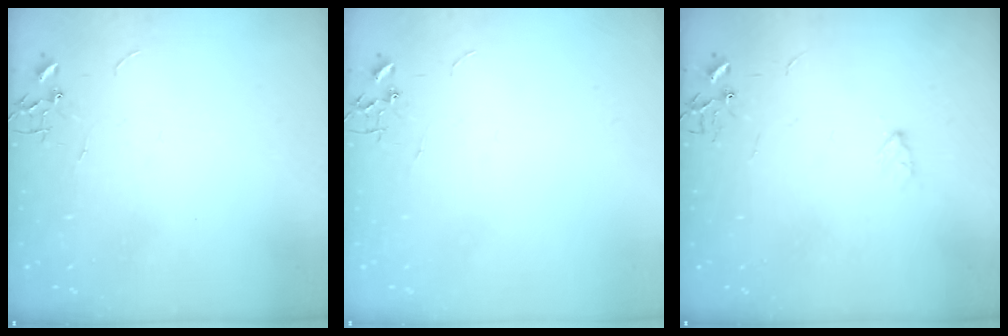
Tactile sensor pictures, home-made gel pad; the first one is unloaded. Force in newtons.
{"total": 0.0}
{"total": 3.5, "press": 3.4, "slide": 0.6}